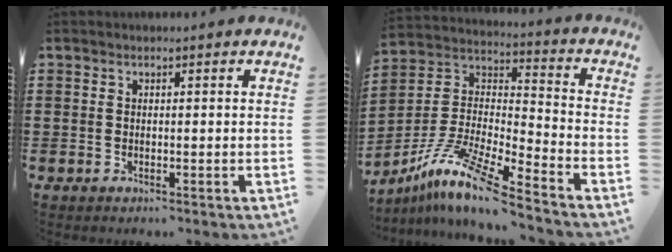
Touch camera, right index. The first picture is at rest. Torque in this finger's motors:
{"motor_torque": [0.23, 0.33, 0.33, 0.08]}